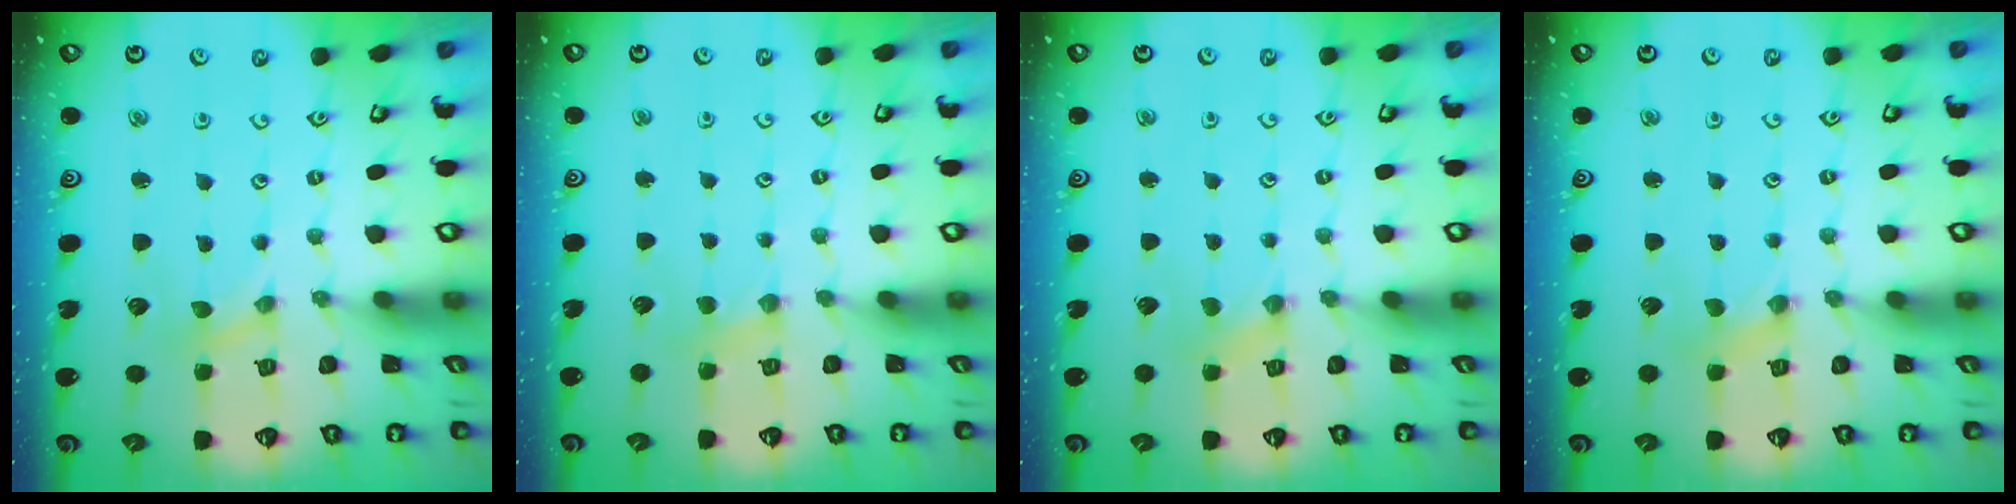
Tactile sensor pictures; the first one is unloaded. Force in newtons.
{"total": 2.2, "press": 2.2, "slide": 0.4}
{"total": 0.7, "press": 0.6, "slide": 0.1}
{"total": 0.0}